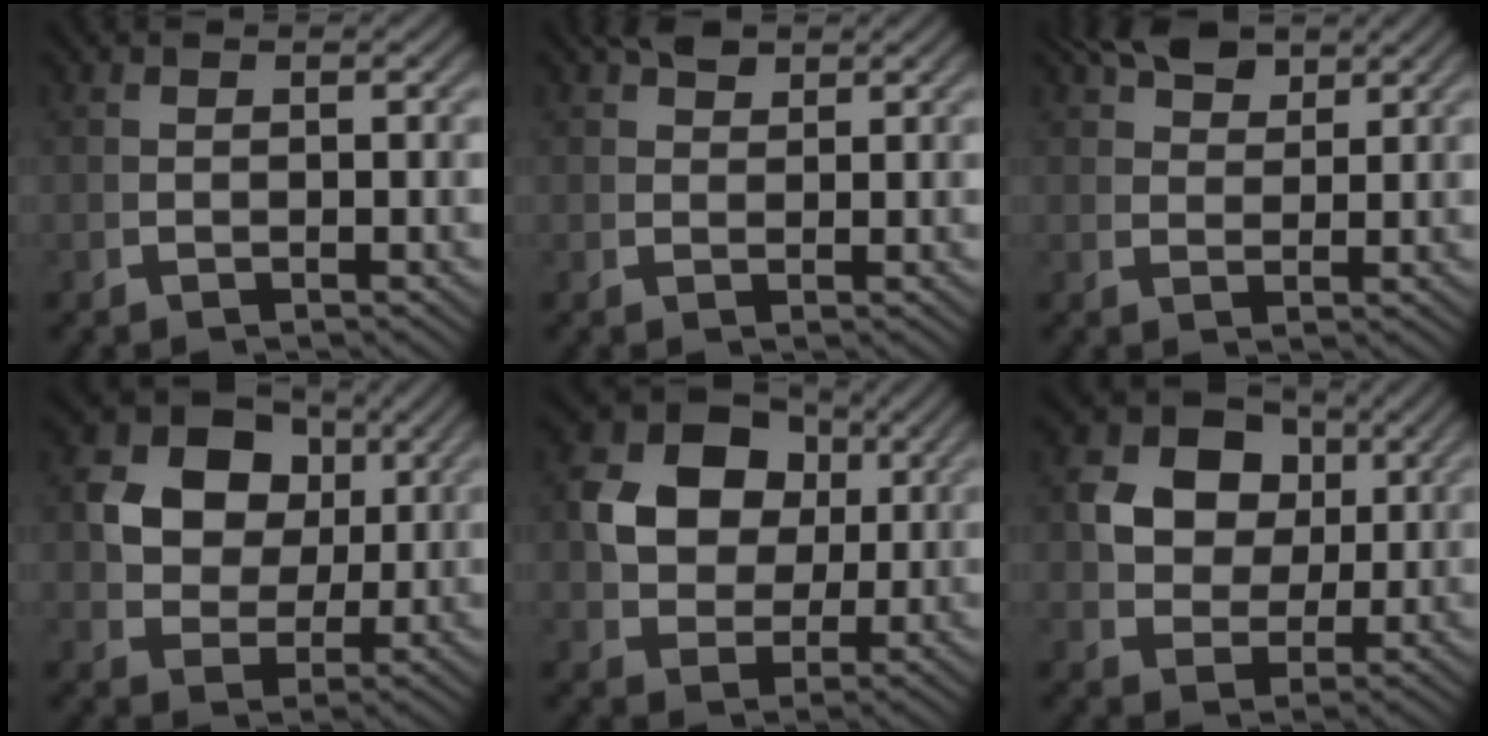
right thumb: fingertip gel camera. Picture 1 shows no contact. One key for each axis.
{"total": 2.9, "fx": 2.3, "fy": 1.2, "fz": 1.3, "tx": -0.016, "ty": 0.002, "tz": 0.044}
{"total": 4.9, "fx": 3.9, "fy": 1.9, "fz": 2.4, "tx": -0.034, "ty": 0.002, "tz": 0.071}
{"total": 10.3, "fx": 2.4, "fy": 8.1, "fz": 5.9, "tx": -0.142, "ty": -0.033, "tz": 0.052}
{"total": 9.8, "fx": 2.4, "fy": 7.6, "fz": 5.8, "tx": -0.146, "ty": -0.030, "tz": 0.058}
{"total": 9.2, "fx": 2.2, "fy": 7.3, "fz": 5.1, "tx": -0.127, "ty": -0.031, "tz": 0.050}